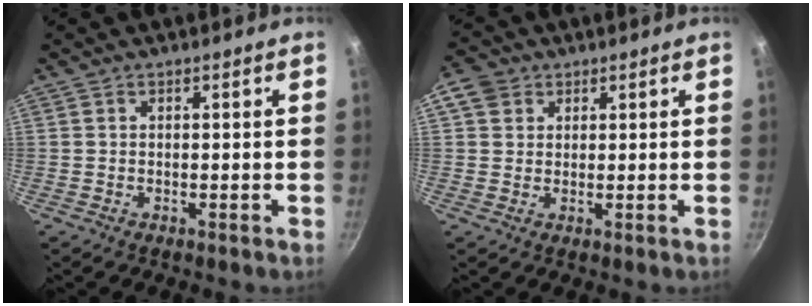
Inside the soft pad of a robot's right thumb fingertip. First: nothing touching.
{"total": 4.3, "force": [1.7, 3.7, 1.5], "torque": [-0.007, 0.002, 0.024]}